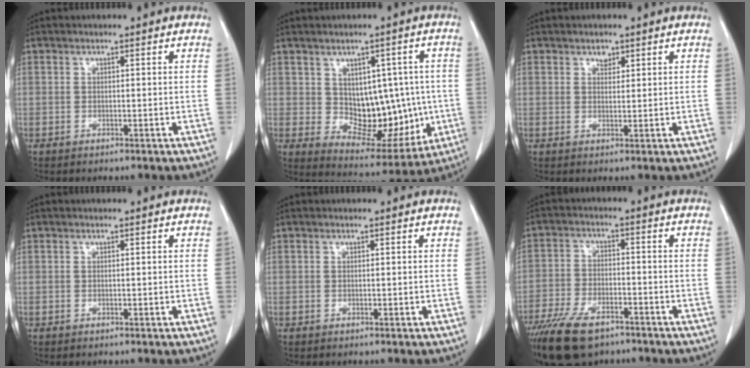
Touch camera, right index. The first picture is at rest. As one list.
[{"total": 13.8, "force": [-0.1, 8.4, 10.9], "torque": [-0.138, 0.024, 0.033]}, {"total": 2.0, "force": [1.2, 1.4, 0.8], "torque": [-0.016, 0.002, 0.023]}, {"total": 0.0}, {"total": 0.0}, {"total": 12.8, "force": [-8.8, 5.6, 7.5], "torque": [-0.148, -0.012, -0.151]}]